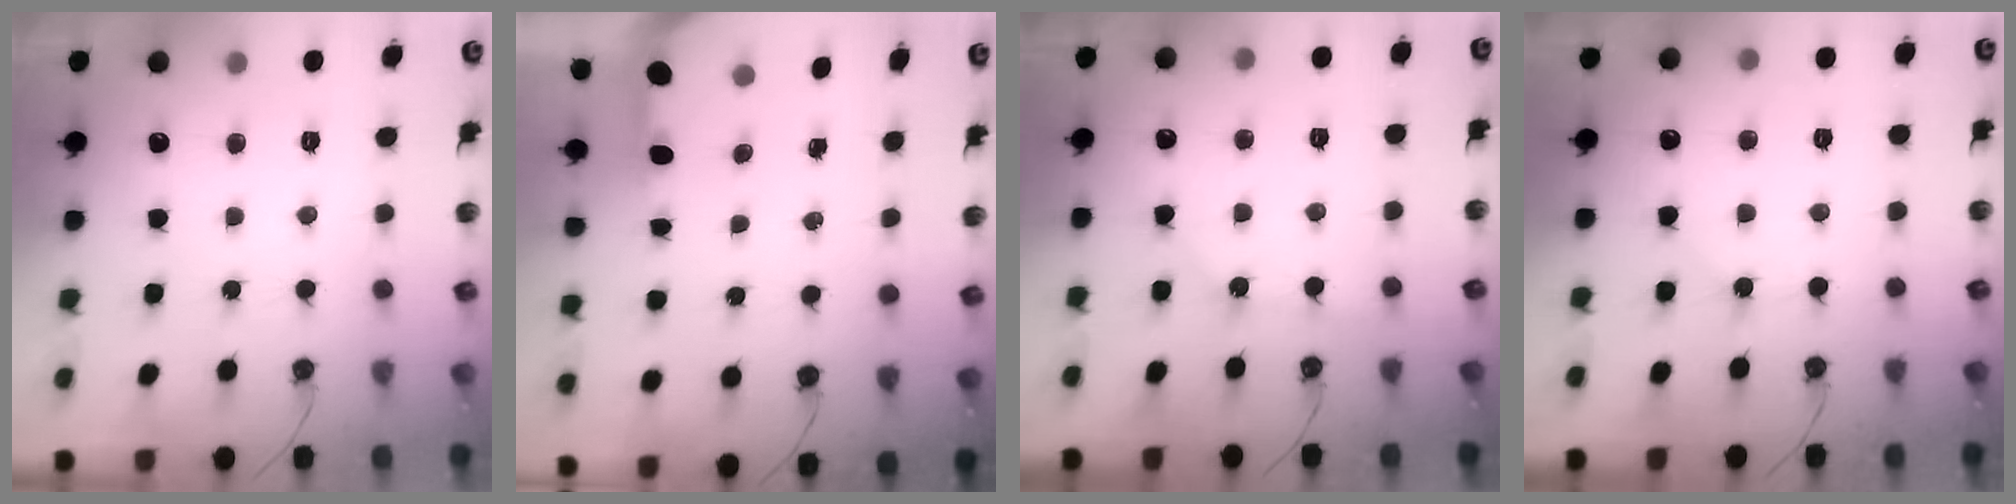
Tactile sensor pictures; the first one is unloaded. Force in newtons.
{"total": 3.2, "press": 3.2, "slide": 0.2}
{"total": 4.9, "press": 4.9, "slide": 0.7}
{"total": 3.1, "press": 3.1, "slide": 0.5}